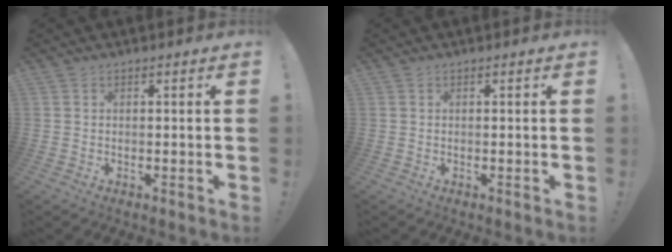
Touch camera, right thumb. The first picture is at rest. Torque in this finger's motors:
{"motor_torque": [0.01, -0.11, -0.06, 0.05, -0.09]}